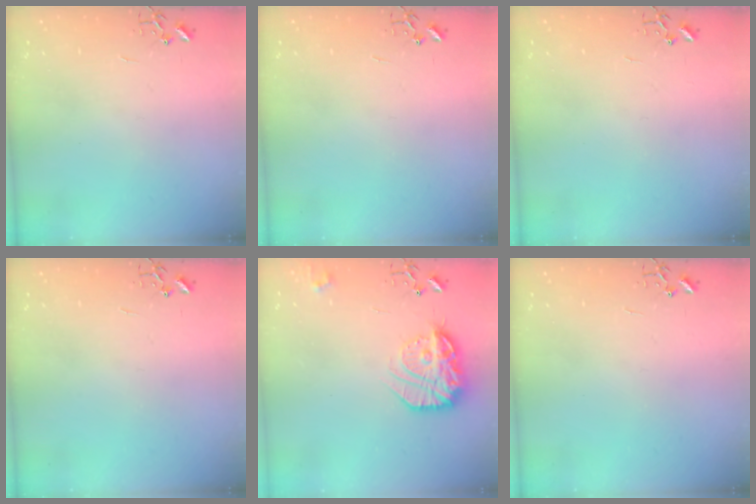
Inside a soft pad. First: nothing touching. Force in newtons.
{"total": 0.0}
{"total": 0.0}
{"total": 0.0}
{"total": 18.4, "press": 18.4, "slide": 1.1}
{"total": 0.0}